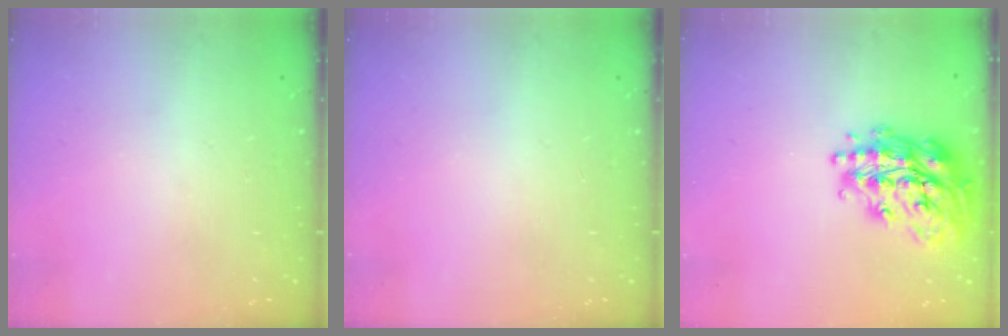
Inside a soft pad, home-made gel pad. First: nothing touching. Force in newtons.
{"total": 0.0}
{"total": 21.0, "press": 20.9, "slide": 1.5}